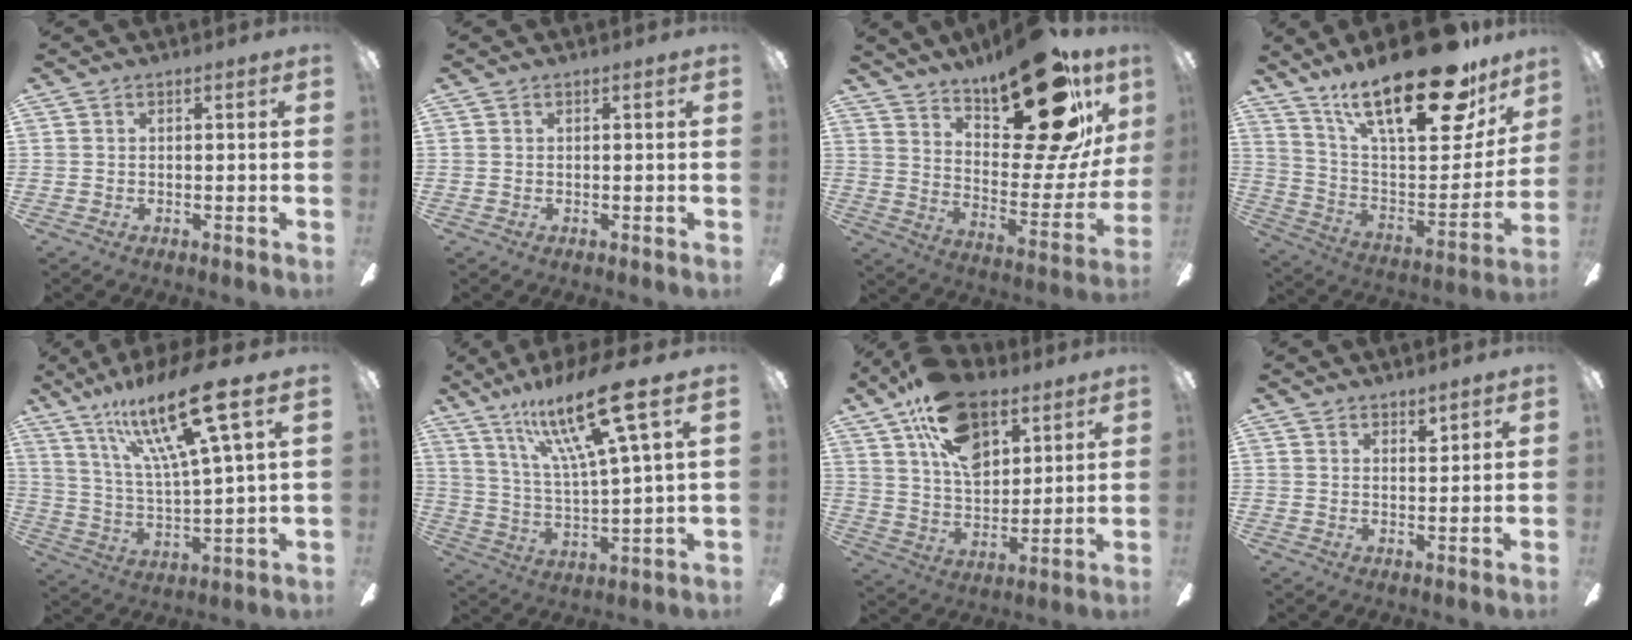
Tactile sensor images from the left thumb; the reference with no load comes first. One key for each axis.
{"total": 0.0}
{"total": 26.6, "fx": 16.3, "fy": 10.4, "fz": 18.2, "tx": -0.238, "ty": -0.106, "tz": 0.273}
{"total": 28.8, "fx": 19.2, "fy": 9.3, "fz": 19.3, "tx": -0.296, "ty": -0.115, "tz": 0.320}
{"total": 21.3, "fx": 12.6, "fy": 4.2, "fz": 16.6, "tx": -0.307, "ty": -0.057, "tz": 0.193}
{"total": 20.3, "fx": 12.2, "fy": 3.8, "fz": 15.8, "tx": -0.308, "ty": -0.055, "tz": 0.185}
{"total": 17.9, "fx": 9.7, "fy": 10.3, "fz": 10.9, "tx": -0.180, "ty": -0.027, "tz": 0.176}
{"total": 2.8, "fx": 2.4, "fy": 0.9, "fz": 1.0, "tx": -0.006, "ty": -0.012, "tz": 0.040}